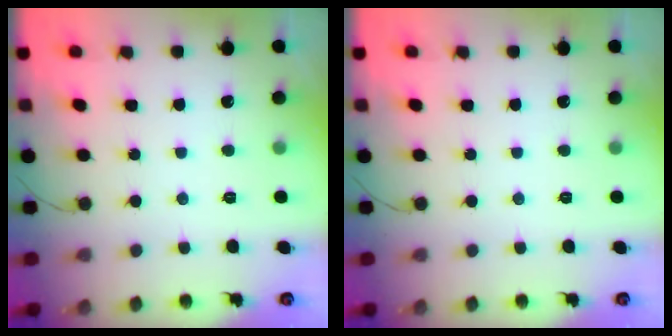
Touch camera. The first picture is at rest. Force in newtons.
{"total": 0.0}